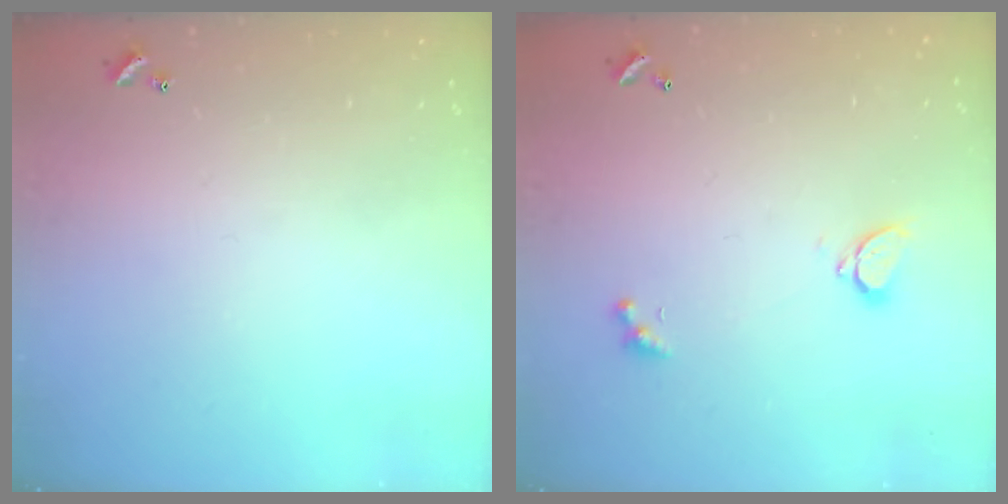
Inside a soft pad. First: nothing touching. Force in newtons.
{"total": 2.1, "press": 1.8, "slide": 1.0}